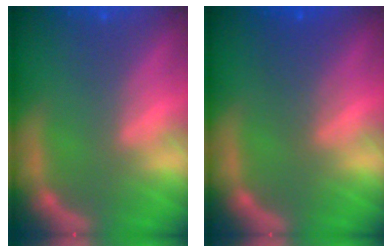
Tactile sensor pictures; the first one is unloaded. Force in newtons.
{"total": 2.5}